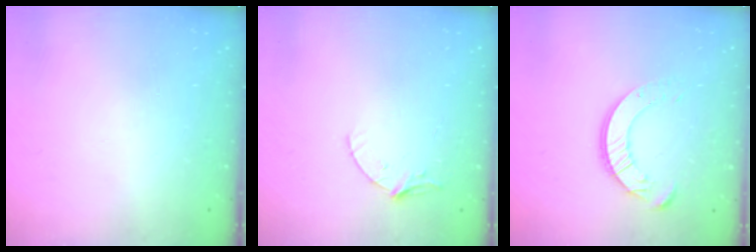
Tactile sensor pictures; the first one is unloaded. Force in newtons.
{"total": 3.9, "press": 3.9, "slide": 0.4}
{"total": 11.7, "press": 11.6, "slide": 1.1}